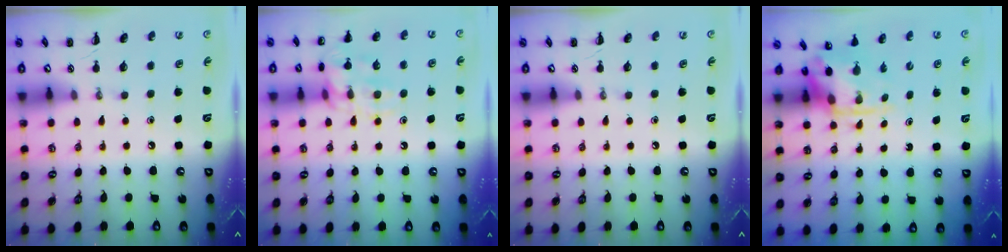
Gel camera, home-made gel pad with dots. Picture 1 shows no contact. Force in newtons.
{"total": 13.7, "press": 13.6, "slide": 1.4}
{"total": 0.0}
{"total": 3.8, "press": 3.8, "slide": 0.8}